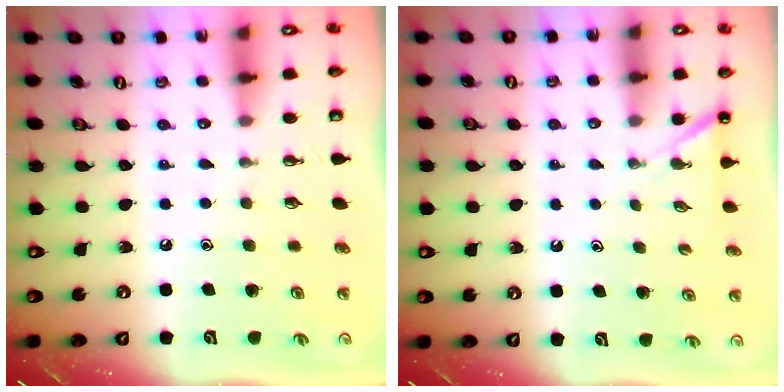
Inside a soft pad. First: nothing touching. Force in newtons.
{"total": 2.3, "press": 2.3, "slide": 0.2}